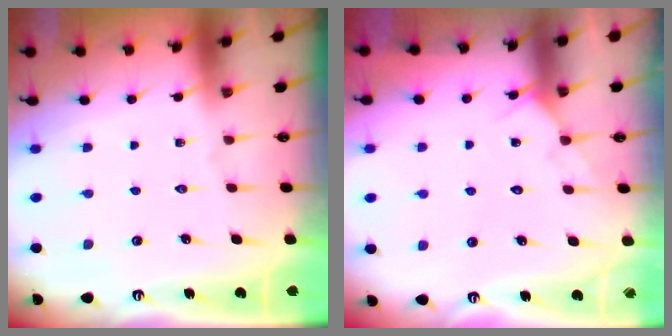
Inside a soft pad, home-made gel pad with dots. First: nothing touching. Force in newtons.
{"total": 6.5, "press": 6.5, "slide": 0.5}